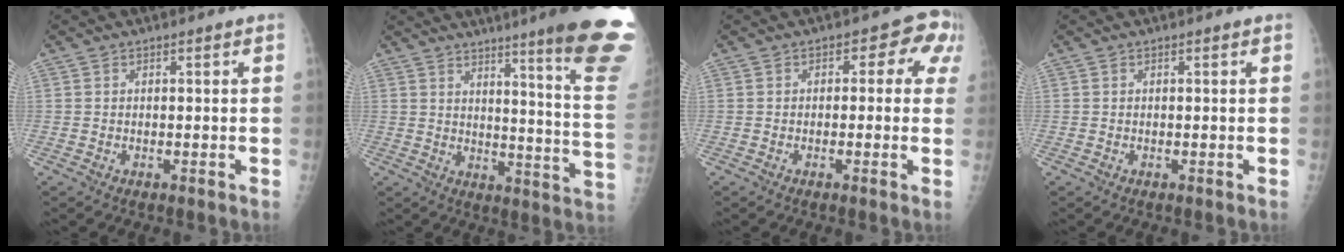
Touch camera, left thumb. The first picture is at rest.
{"total": 22.3, "force": [15.6, 0.9, 16.0], "torque": [-0.179, -0.106, 0.195]}
{"total": 5.9, "force": [1.1, 3.9, 4.3], "torque": [0.001, 0.018, -0.003]}
{"total": 0.0}